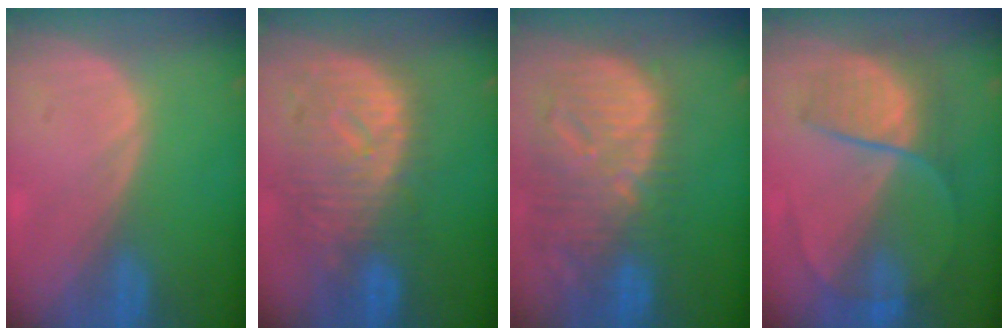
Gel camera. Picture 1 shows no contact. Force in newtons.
{"total": 10.8, "press": 9.7, "slide": 4.8}
{"total": 13.2, "press": 11.5, "slide": 6.6}
{"total": 6.9, "press": 6.6, "slide": 1.7}